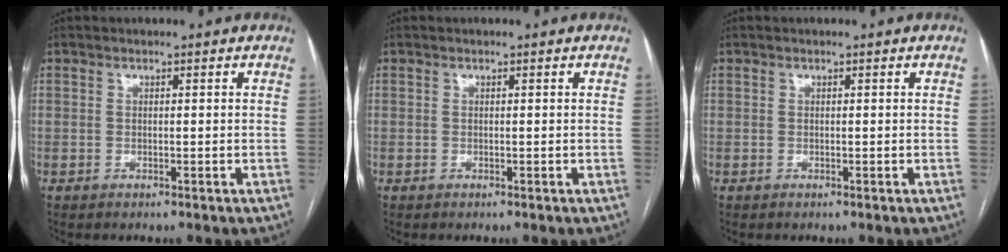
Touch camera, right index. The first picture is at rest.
{"total": 0.0}
{"total": 0.0}